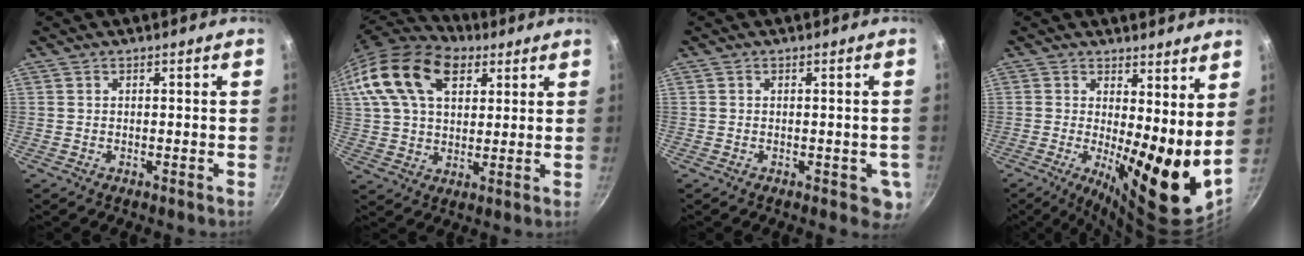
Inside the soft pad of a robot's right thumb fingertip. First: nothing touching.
{"total": 20.4, "force": [9.6, 12.4, 13.0], "torque": [-0.241, -0.003, 0.165]}
{"total": 4.0, "force": [-0.9, 2.5, 2.9], "torque": [-0.013, -0.004, -0.010]}
{"total": 11.7, "force": [1.1, 3.5, 11.1], "torque": [-0.159, -0.028, 0.015]}